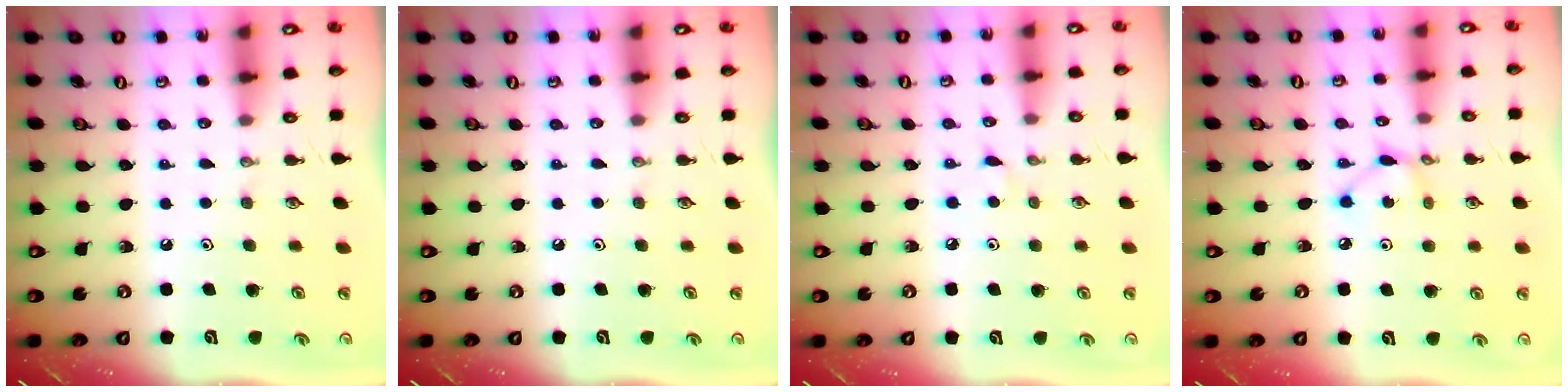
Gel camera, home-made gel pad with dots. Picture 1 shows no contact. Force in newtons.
{"total": 0.0}
{"total": 3.3, "press": 3.2, "slide": 0.4}
{"total": 3.5, "press": 3.5, "slide": 0.1}